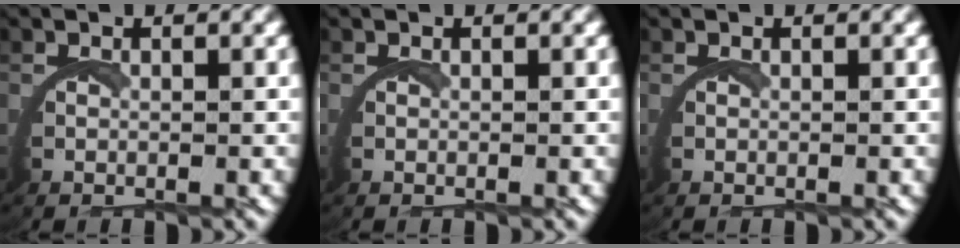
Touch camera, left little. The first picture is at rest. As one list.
[{"total": 0.0}, {"total": 0.0}]